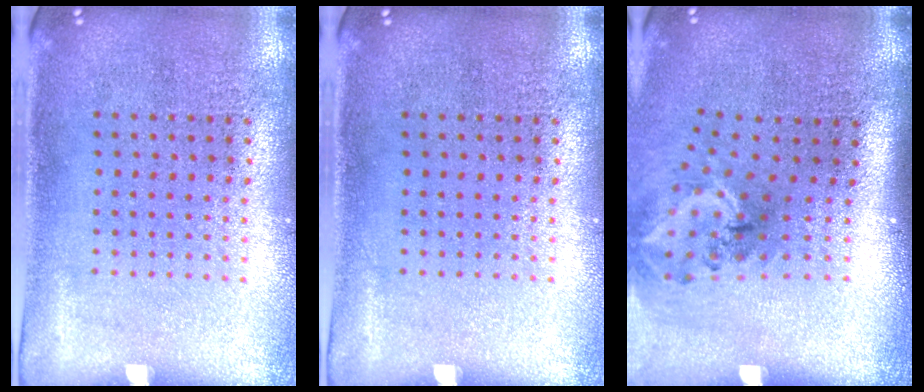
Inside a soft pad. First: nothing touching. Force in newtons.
{"total": 0.0}
{"total": 1.9, "press": 1.3, "slide": 1.5}